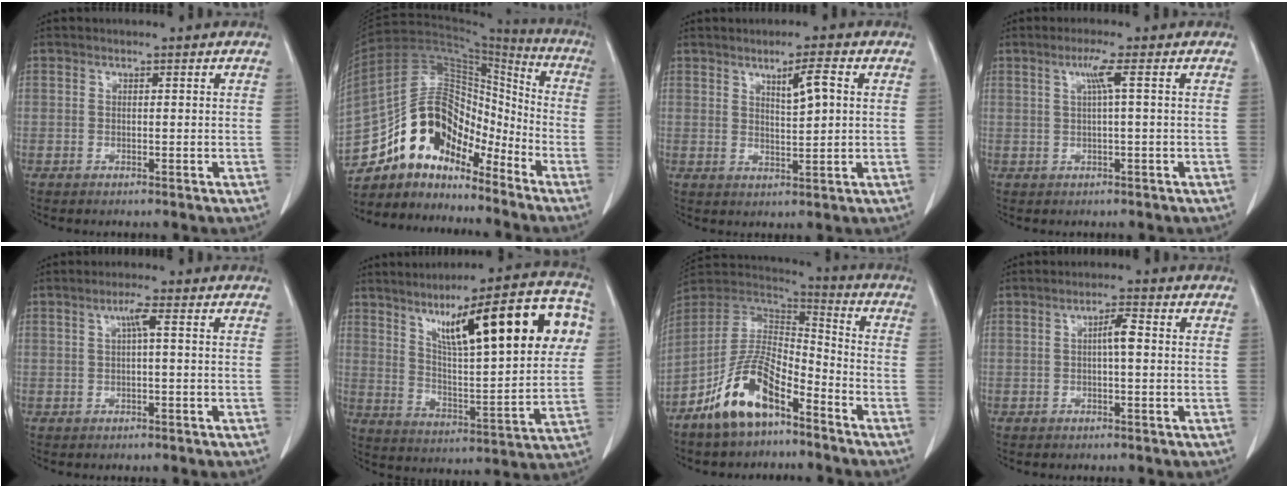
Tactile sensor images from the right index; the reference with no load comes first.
{"total": 15.4, "force": [-11.3, 7.6, 7.2], "torque": [-0.127, 0.082, -0.203]}
{"total": 4.4, "force": [1.7, 0.5, 4.1], "torque": [-0.067, -0.002, 0.031]}
{"total": 2.7, "force": [0.7, -0.7, 2.5], "torque": [-0.053, 0.004, 0.016]}
{"total": 2.1, "force": [0.4, -0.1, 2.1], "torque": [-0.041, 0.005, 0.007]}
{"total": 23.1, "force": [9.1, 4.2, 20.8], "torque": [-0.301, 0.037, 0.136]}
{"total": 12.7, "force": [-7.9, 4.7, 8.7], "torque": [-0.175, 0.011, -0.151]}
{"total": 2.6, "force": [0.1, 0.3, 2.6], "torque": [-0.044, 0.006, 0.003]}